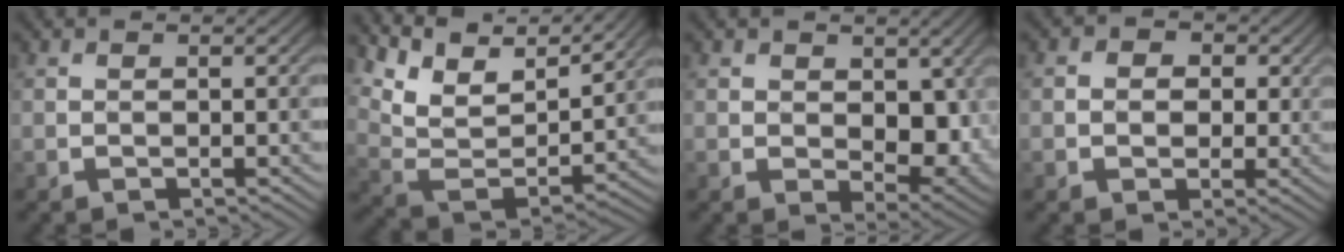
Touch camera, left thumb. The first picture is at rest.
{"total": 11.5, "force": [7.8, 5.3, 6.7], "torque": [-0.178, 0.029, 0.133]}
{"total": 8.9, "force": [0.8, 5.8, 6.7], "torque": [-0.130, -0.017, 0.020]}
{"total": 6.4, "force": [1.0, 5.4, 3.3], "torque": [-0.077, 0.009, 0.007]}